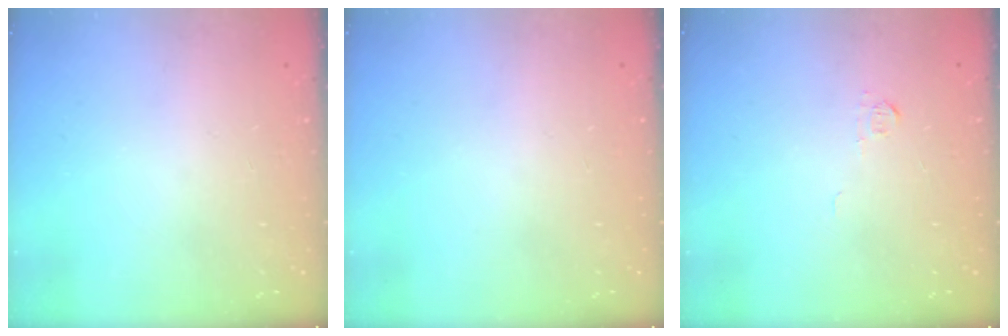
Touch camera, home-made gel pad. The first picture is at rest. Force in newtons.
{"total": 0.0}
{"total": 3.6, "press": 3.5, "slide": 0.6}